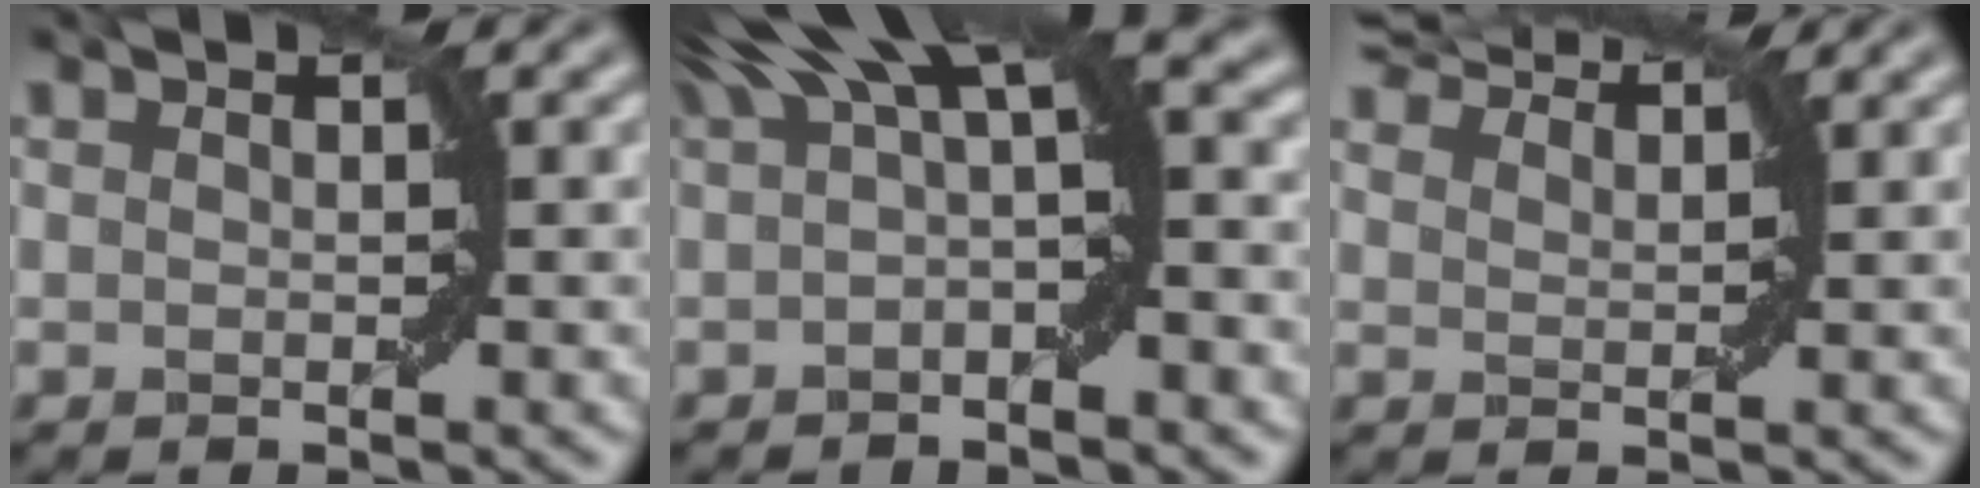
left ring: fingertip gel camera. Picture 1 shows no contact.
{"total": 6.9, "force": [2.0, 1.8, 6.3], "torque": [-0.089, 0.017, 0.022]}
{"total": 7.2, "force": [6.7, 1.1, 2.2], "torque": [-0.049, 0.018, 0.090]}